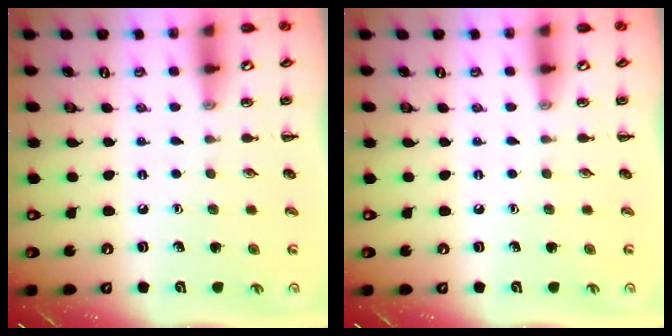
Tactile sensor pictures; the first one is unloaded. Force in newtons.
{"total": 0.0}